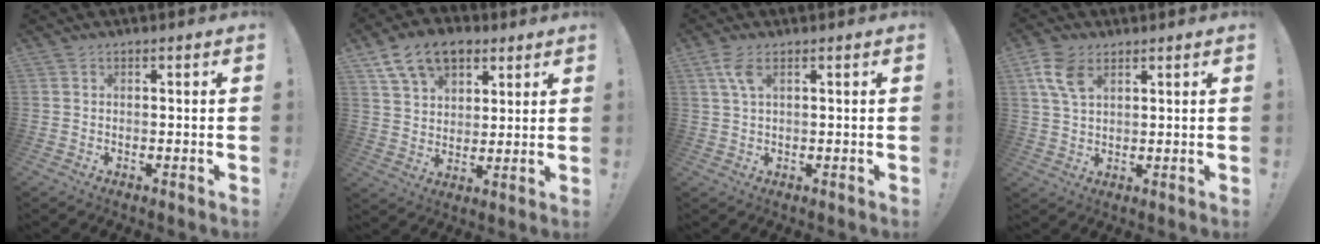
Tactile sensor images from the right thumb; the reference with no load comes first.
{"total": 13.6, "force": [7.6, 9.0, 6.8], "torque": [-0.110, -0.032, 0.147]}
{"total": 4.2, "force": [1.8, 1.5, 3.5], "torque": [-0.078, 0.005, 0.034]}
{"total": 8.0, "force": [4.0, 4.7, 5.2], "torque": [-0.101, -0.007, 0.079]}